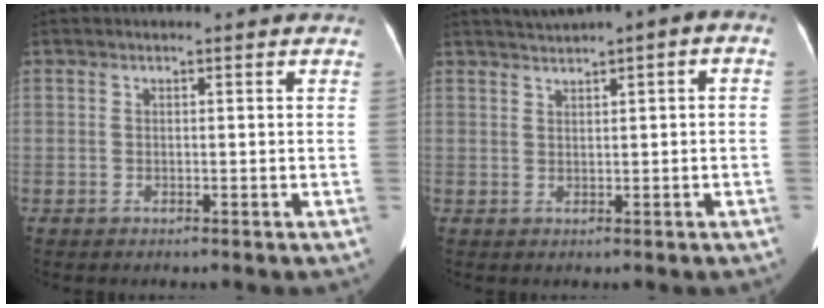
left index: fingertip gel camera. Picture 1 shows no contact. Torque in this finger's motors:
{"motor_torque": [-2.14, 0.00, -1.06, -0.11]}